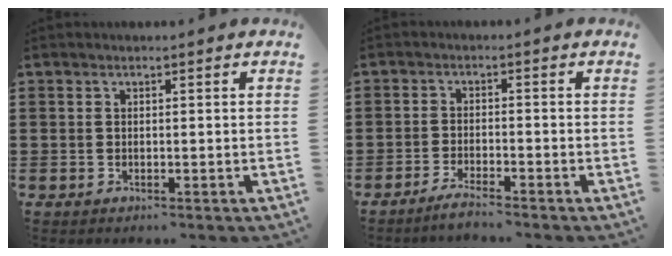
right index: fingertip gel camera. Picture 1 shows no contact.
{"total": 2.4, "force": [-2.3, -0.2, 0.7], "torque": [-0.014, 0.003, -0.046]}